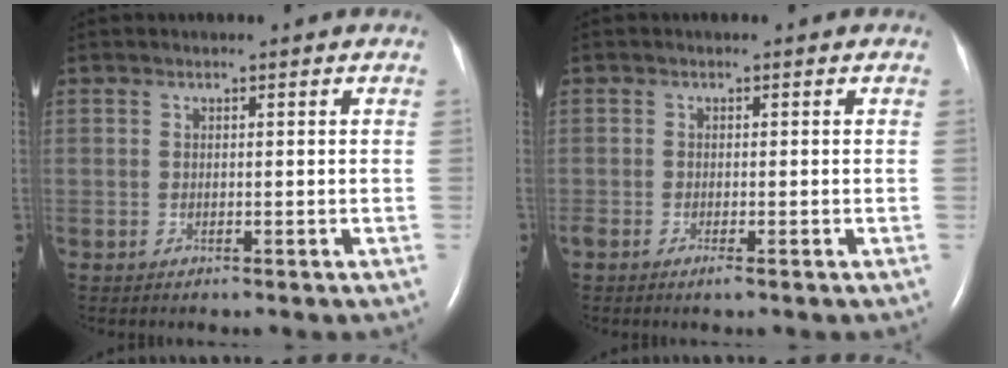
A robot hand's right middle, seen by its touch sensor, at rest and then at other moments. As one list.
[{"total": 1.1, "force": [-0.7, 0.1, 0.8], "torque": [-0.021, -0.004, -0.013]}]